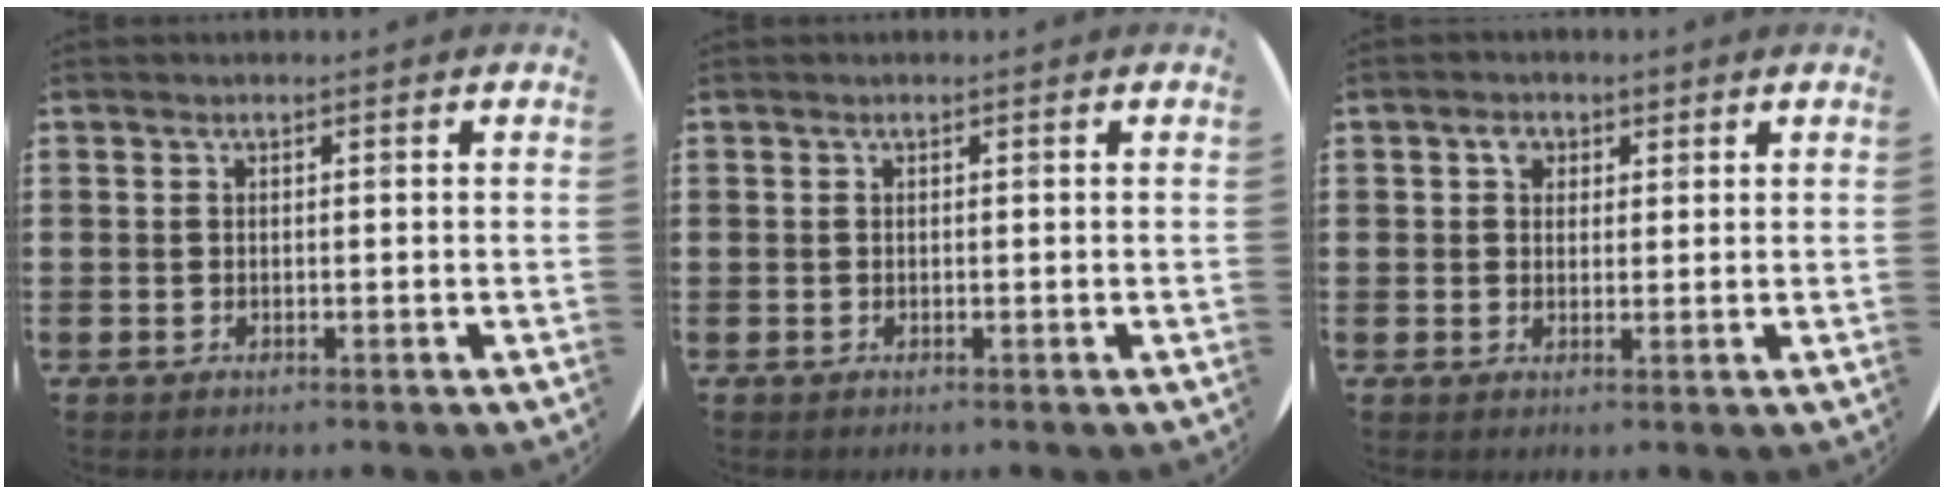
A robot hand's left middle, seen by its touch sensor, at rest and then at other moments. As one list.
[{"total": 0.0}, {"total": 2.2, "force": [1.2, 1.6, 0.9], "torque": [-0.004, 0.000, 0.019]}]